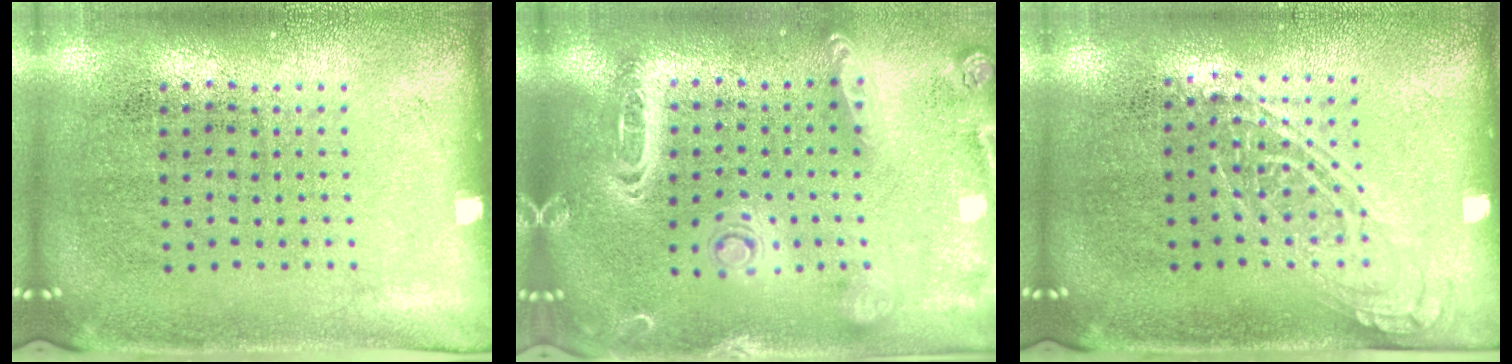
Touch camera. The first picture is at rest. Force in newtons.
{"total": 2.5, "press": 2.2, "slide": 1.1}
{"total": 1.3, "press": 1.2, "slide": 0.6}